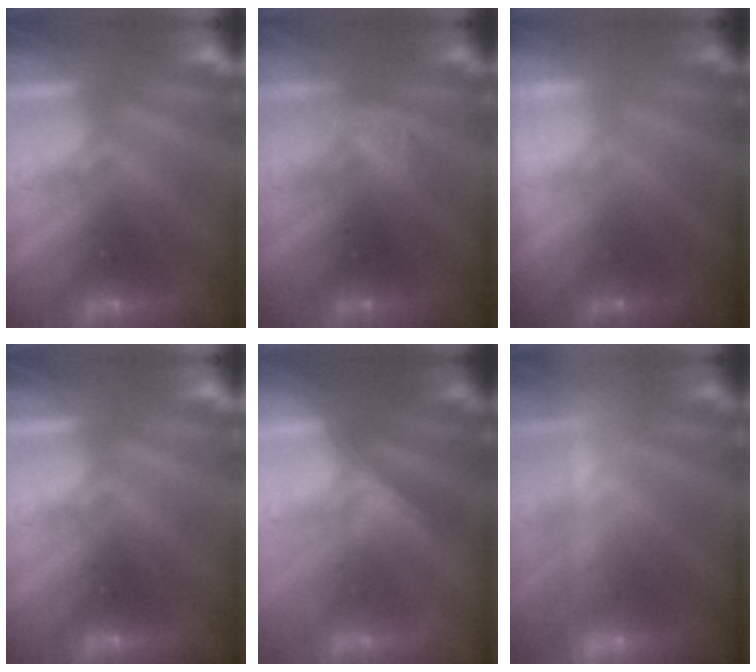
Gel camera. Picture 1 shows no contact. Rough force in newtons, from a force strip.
{"total": 2.9}
{"total": 1.8}
{"total": 0.0}
{"total": 1.8}
{"total": 2.5}